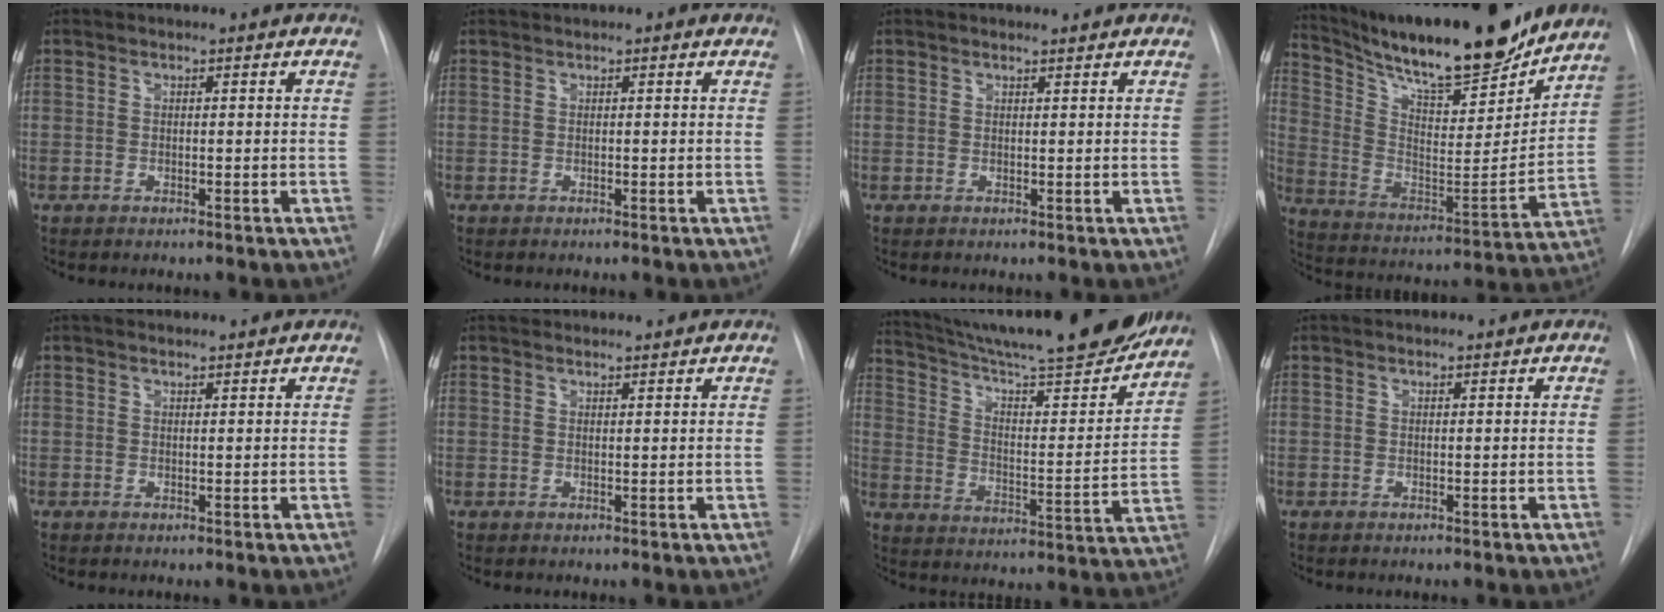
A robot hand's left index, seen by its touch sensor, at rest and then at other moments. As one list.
[{"total": 1.9, "force": [1.6, 0.4, 0.9], "torque": [-0.010, 0.024, 0.021]}, {"total": 1.2, "force": [1.2, 0.1, 0.1], "torque": [-0.009, 0.001, 0.020]}, {"total": 23.9, "force": [20.6, 3.7, 11.6], "torque": [-0.209, -0.024, 0.327]}, {"total": 4.3, "force": [4.0, 0.5, 1.5], "torque": [-0.018, 0.024, 0.055]}, {"total": 4.5, "force": [4.4, 0.6, 1.0], "torque": [-0.011, 0.027, 0.059]}, {"total": 26.8, "force": [23.8, 1.9, 12.2], "torque": [-0.200, -0.048, 0.339]}, {"total": 0.6, "force": [0.6, 0.0, 0.0], "torque": [-0.007, 0.000, 0.012]}]